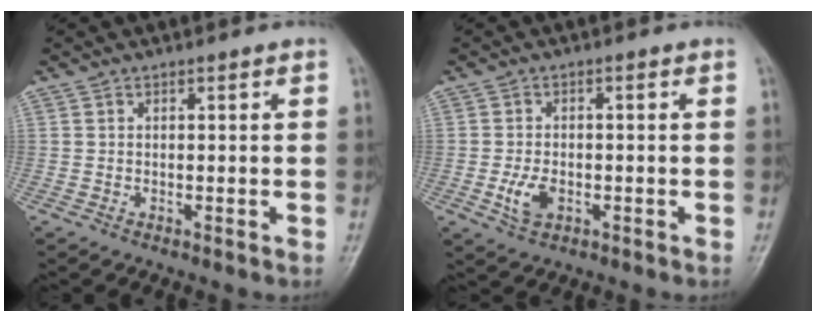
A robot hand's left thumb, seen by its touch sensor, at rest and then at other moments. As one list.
[{"total": 4.3, "force": [-1.3, 2.7, 3.1], "torque": [-0.061, 0.002, -0.020]}]